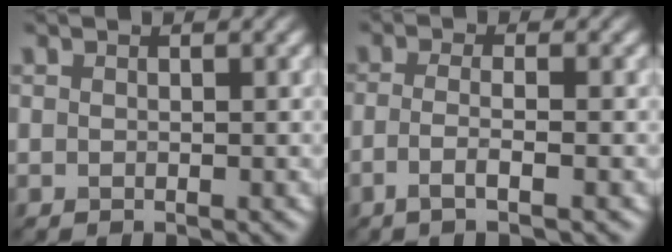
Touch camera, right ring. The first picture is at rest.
{"total": 2.8, "force": [-1.1, 0.7, 2.5], "torque": [-0.047, -0.004, -0.029]}